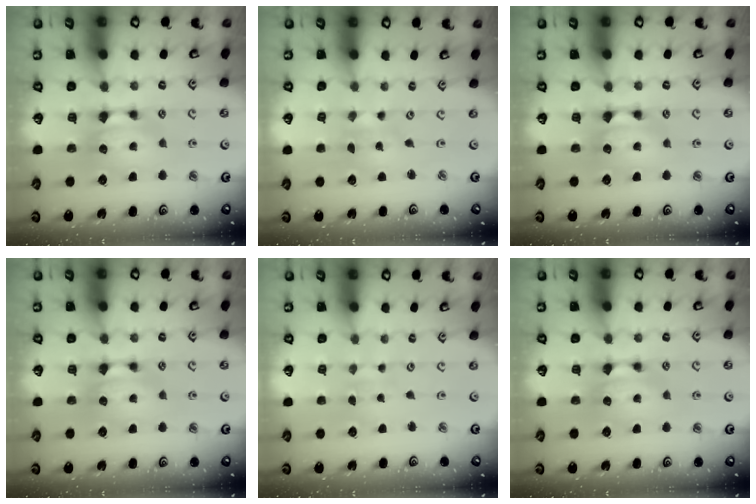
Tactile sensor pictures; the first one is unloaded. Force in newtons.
{"total": 5.4, "press": 5.3, "slide": 0.7}
{"total": 0.6, "press": 0.1, "slide": 0.6}
{"total": 0.0}
{"total": 5.3, "press": 5.3, "slide": 0.1}
{"total": 0.0}